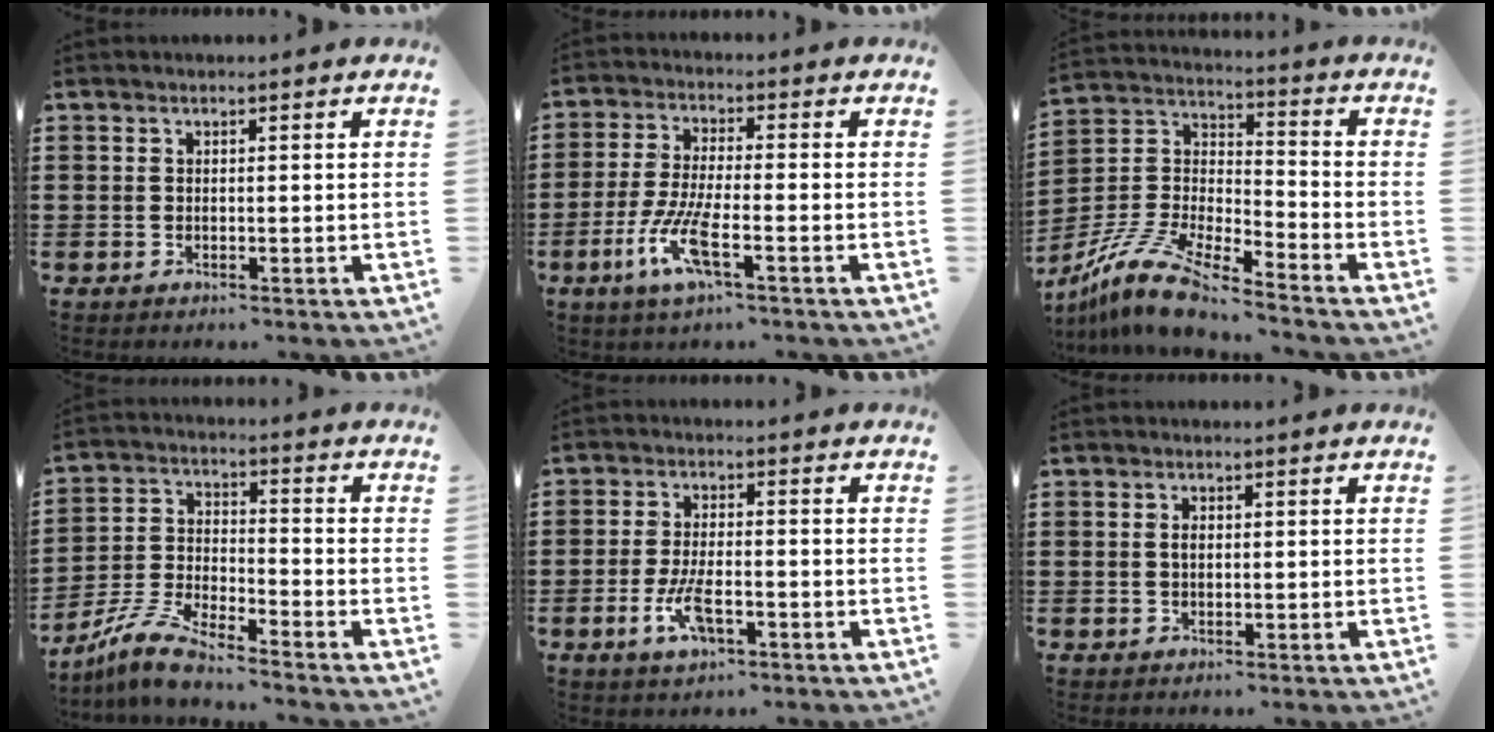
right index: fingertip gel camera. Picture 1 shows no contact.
{"total": 7.6, "force": [-3.5, 1.6, 6.6], "torque": [-0.159, -0.018, -0.072]}
{"total": 11.0, "force": [-9.7, 1.7, 5.0], "torque": [-0.124, 0.008, -0.199]}
{"total": 7.5, "force": [-6.8, 0.4, 3.0], "torque": [-0.078, -0.003, -0.137]}
{"total": 6.0, "force": [-2.3, 2.4, 5.0], "torque": [-0.115, -0.007, -0.047]}
{"total": 1.2, "force": [0.2, 0.5, 1.0], "torque": [-0.023, 0.001, 0.004]}